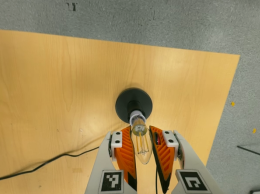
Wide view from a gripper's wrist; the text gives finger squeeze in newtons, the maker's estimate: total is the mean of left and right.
{"total": 20.8, "left": 23.2, "right": 18.4}